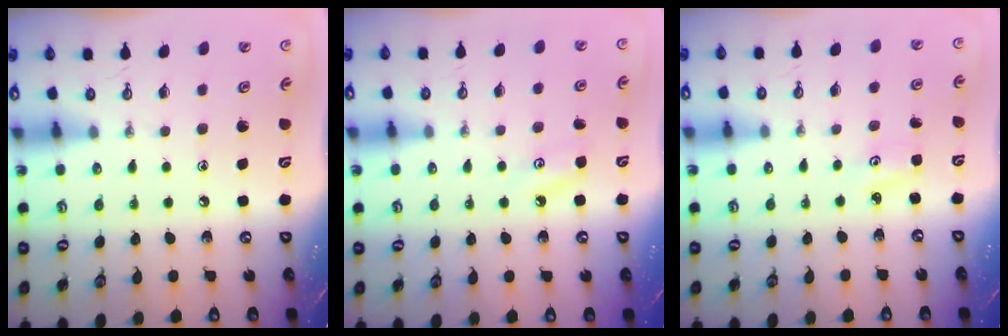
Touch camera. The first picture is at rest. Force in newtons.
{"total": 3.5, "press": 3.4, "slide": 0.8}
{"total": 2.6, "press": 2.6, "slide": 0.3}